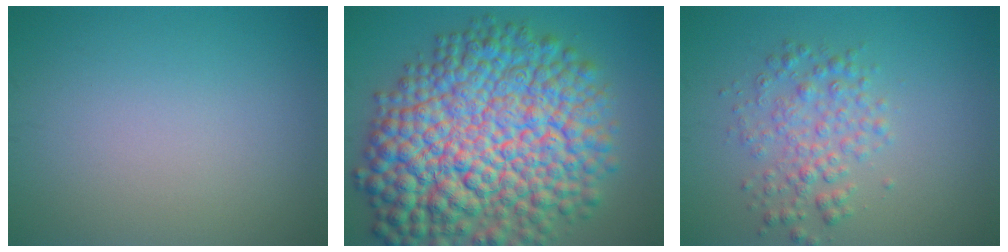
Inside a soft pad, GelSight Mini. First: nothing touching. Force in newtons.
{"total": 17.0, "press": 17.0, "slide": 0.3}
{"total": 3.2, "press": 3.2, "slide": 0.0}